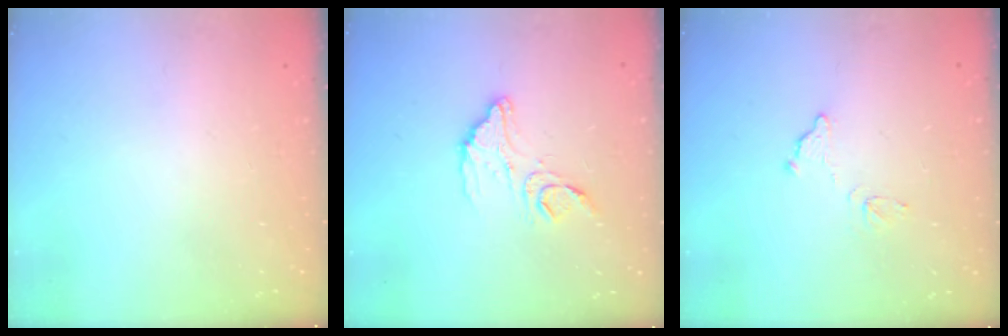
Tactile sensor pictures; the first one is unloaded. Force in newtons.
{"total": 12.6, "press": 12.5, "slide": 1.0}
{"total": 7.9, "press": 7.9, "slide": 0.4}